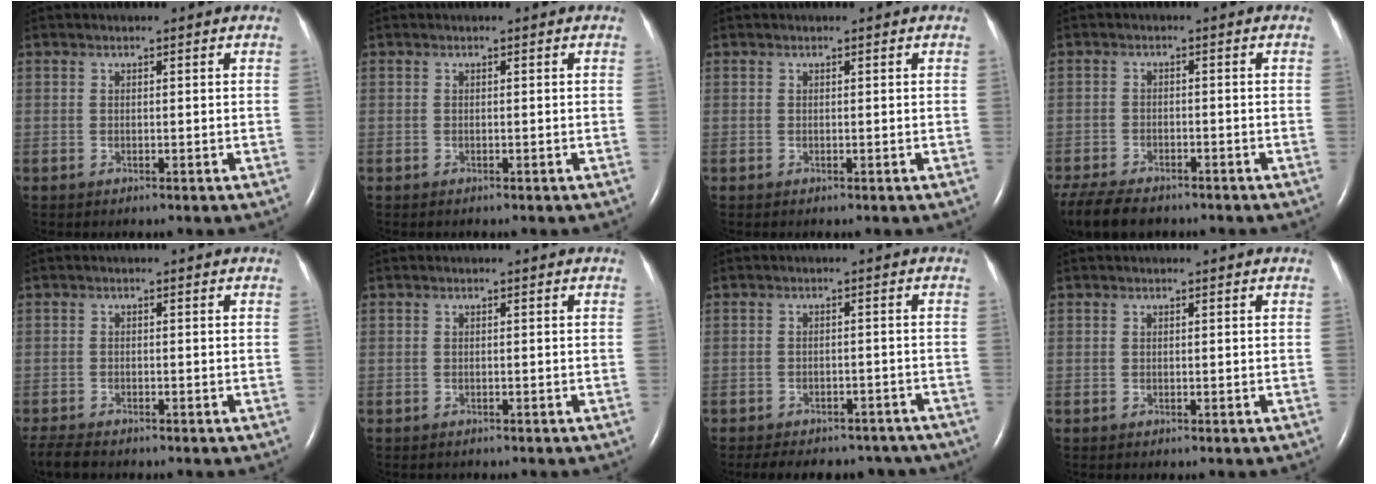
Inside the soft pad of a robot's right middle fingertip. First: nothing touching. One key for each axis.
{"total": 0.0}
{"total": 0.0}
{"total": 10.7, "fx": -8.5, "fy": 4.1, "fz": 5.2, "tx": -0.107, "ty": -0.016, "tz": -0.133}
{"total": 3.7, "fx": -3.2, "fy": 0.9, "fz": 1.6, "tx": -0.035, "ty": -0.012, "tz": -0.054}
{"total": 0.5, "fx": -0.5, "fy": 0.2, "fz": 0.0, "tx": -0.012, "ty": -0.001, "tz": -0.009}
{"total": 13.9, "fx": -11.8, "fy": 5.9, "fz": 4.2, "tx": -0.080, "ty": 0.007, "tz": -0.130}
{"total": 0.0}